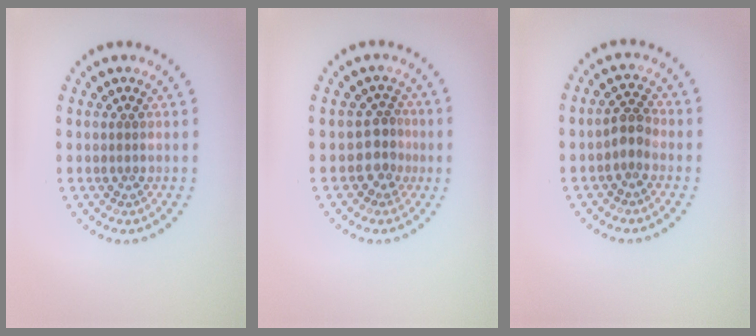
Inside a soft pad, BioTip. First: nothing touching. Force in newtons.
{"total": 2.1, "press": 1.6, "slide": 1.5}
{"total": 1.8, "press": 1.5, "slide": 0.9}